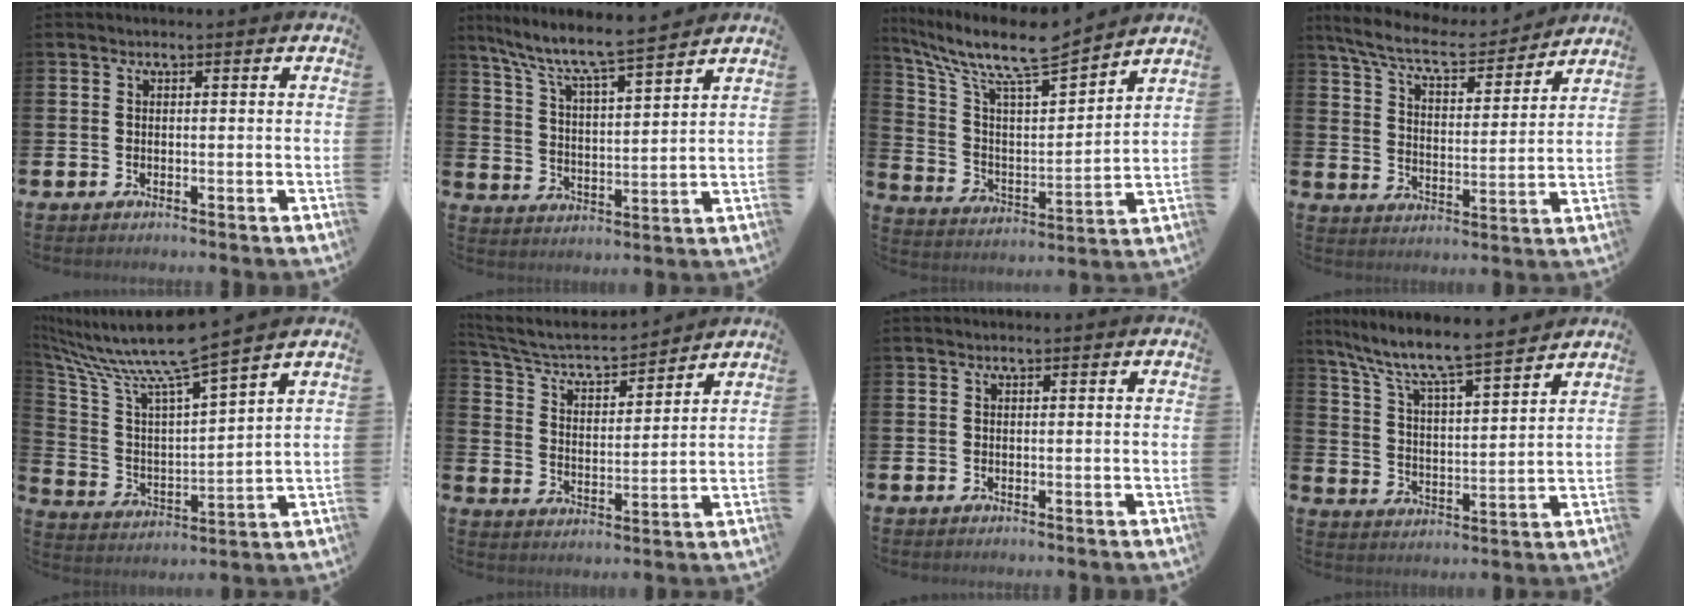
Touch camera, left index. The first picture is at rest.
{"total": 7.9, "force": [7.3, 0.2, 3.0], "torque": [-0.089, -0.053, 0.123]}
{"total": 10.6, "force": [9.3, 1.9, 4.7], "torque": [-0.128, -0.067, 0.155]}
{"total": 11.3, "force": [9.3, 3.9, 5.2], "torque": [-0.125, -0.057, 0.156]}
{"total": 10.2, "force": [9.1, 0.0, 4.7], "torque": [-0.136, -0.070, 0.146]}
{"total": 5.9, "force": [5.4, 1.5, 1.8], "torque": [-0.070, -0.041, 0.087]}
{"total": 0.0}
{"total": 8.1, "force": [7.6, 0.3, 2.9], "torque": [-0.093, -0.057, 0.125]}